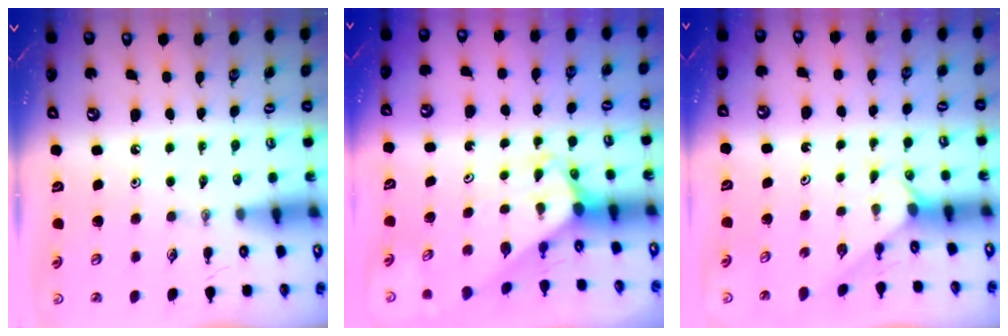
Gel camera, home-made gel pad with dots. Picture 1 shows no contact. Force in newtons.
{"total": 2.9, "press": 2.9, "slide": 0.2}
{"total": 0.9, "press": 0.9, "slide": 0.1}